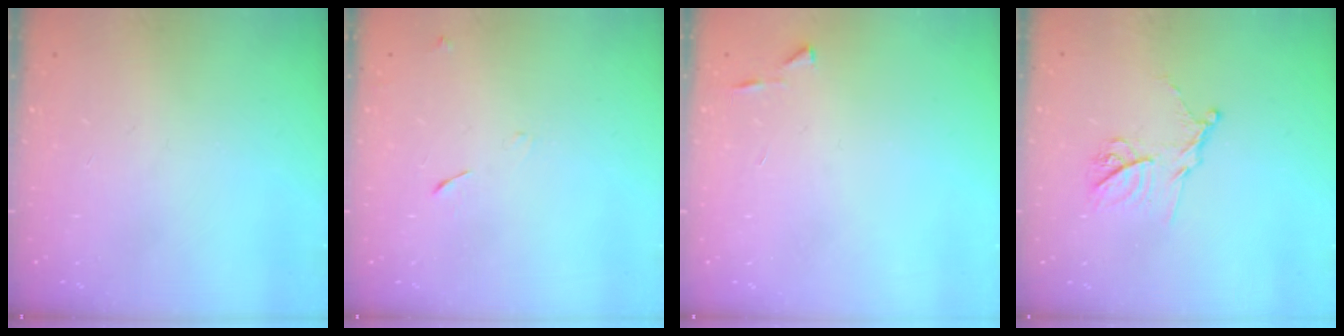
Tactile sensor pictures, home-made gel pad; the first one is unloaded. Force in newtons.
{"total": 6.2, "press": 6.2, "slide": 0.6}
{"total": 3.1, "press": 3.1, "slide": 0.3}
{"total": 12.6, "press": 12.5, "slide": 0.9}